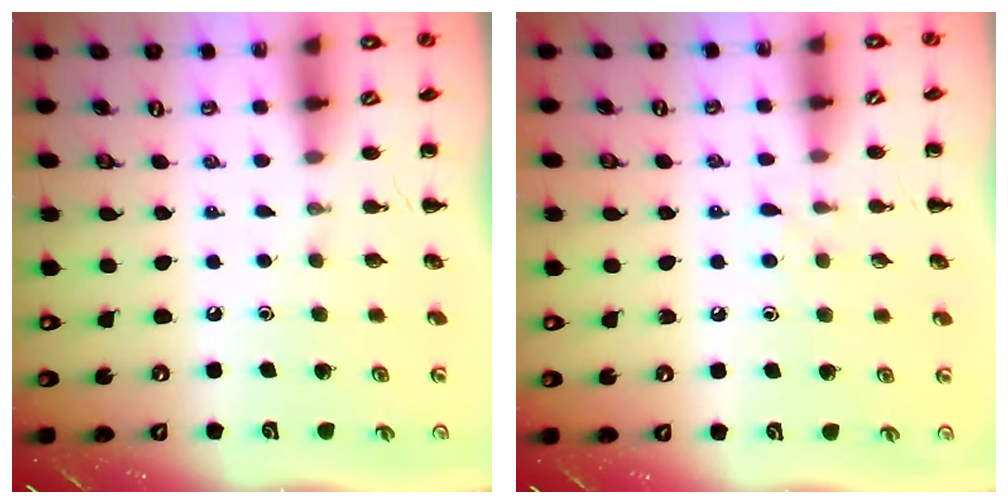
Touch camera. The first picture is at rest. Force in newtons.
{"total": 5.6, "press": 5.2, "slide": 2.0}